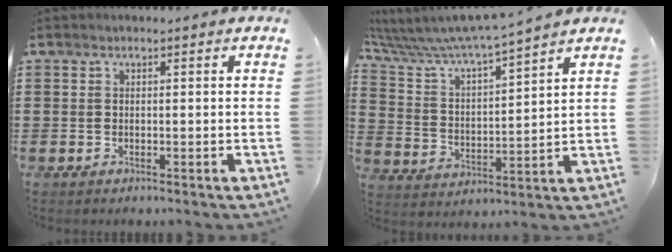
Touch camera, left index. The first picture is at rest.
{"total": 6.7, "force": [6.5, -0.2, 1.7], "torque": [-0.065, -0.048, 0.107]}